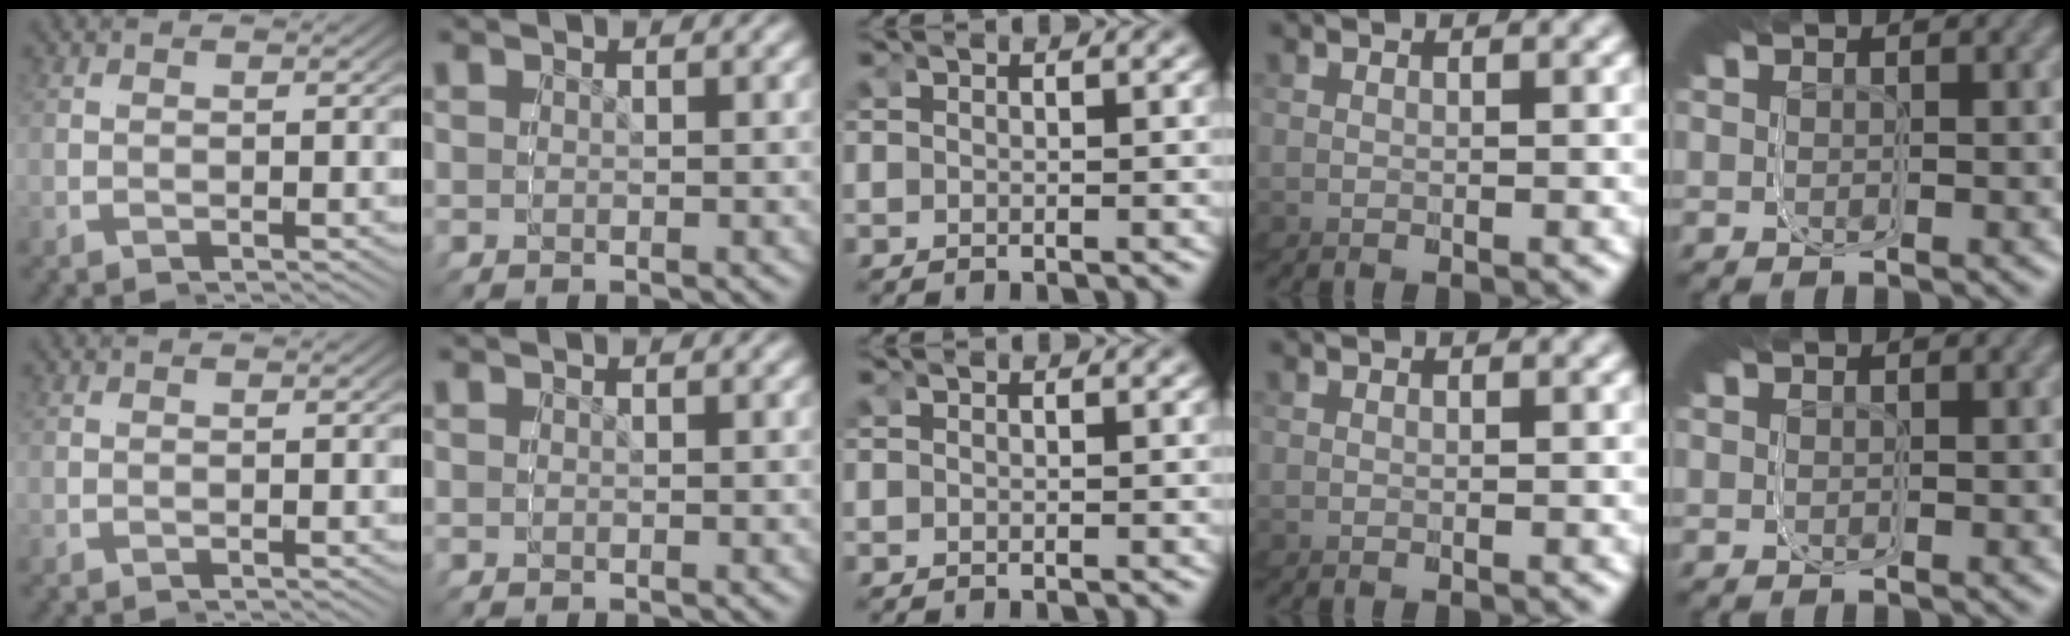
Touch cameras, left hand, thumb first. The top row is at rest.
{}